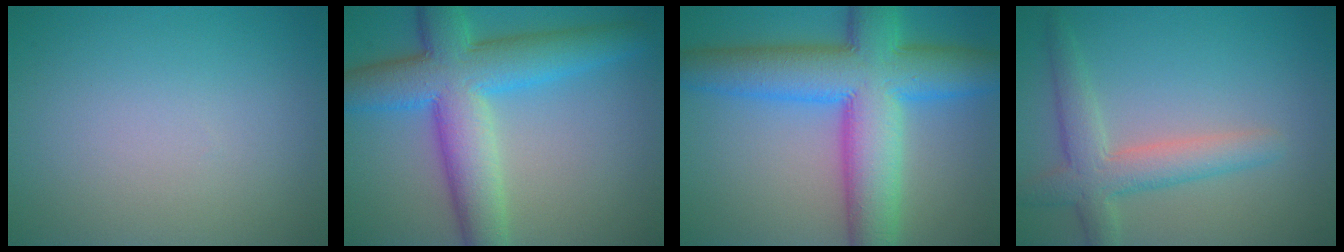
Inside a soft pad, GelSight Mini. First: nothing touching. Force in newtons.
{"total": 9.6, "press": 9.6, "slide": 0.2}
{"total": 12.5, "press": 12.5, "slide": 0.2}
{"total": 4.3, "press": 4.2, "slide": 0.4}